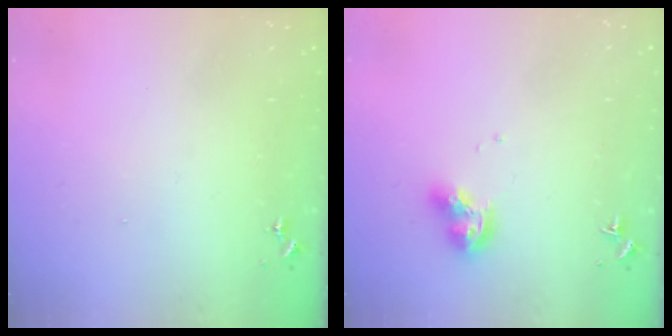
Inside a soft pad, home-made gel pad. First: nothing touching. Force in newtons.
{"total": 9.4, "press": 9.4, "slide": 1.2}